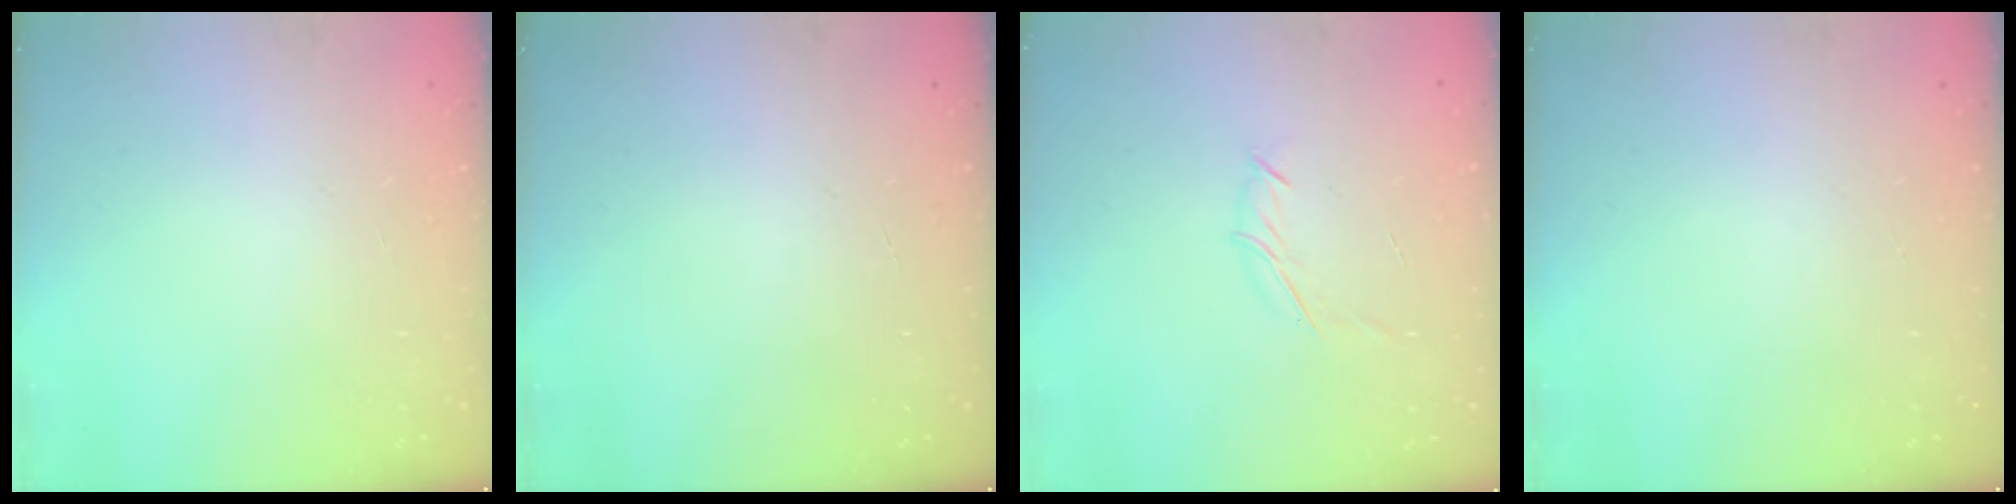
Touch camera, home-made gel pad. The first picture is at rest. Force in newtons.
{"total": 0.0}
{"total": 3.9, "press": 3.8, "slide": 0.8}
{"total": 0.0}